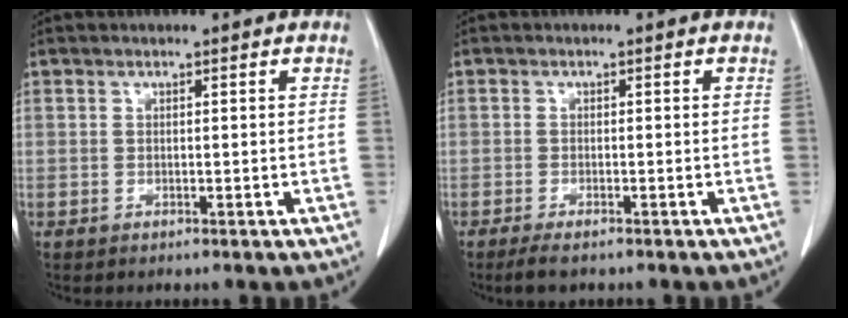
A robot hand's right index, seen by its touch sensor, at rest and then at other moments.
{"total": 2.9, "force": [-2.3, 0.5, 1.8], "torque": [-0.034, -0.007, -0.036]}